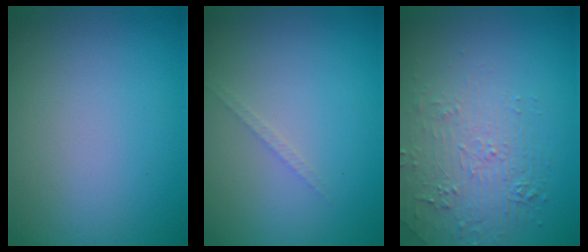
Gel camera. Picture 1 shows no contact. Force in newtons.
{"total": 0.8, "press": 0.8, "slide": 0.0}
{"total": 2.1, "press": 1.5, "slide": 1.5}